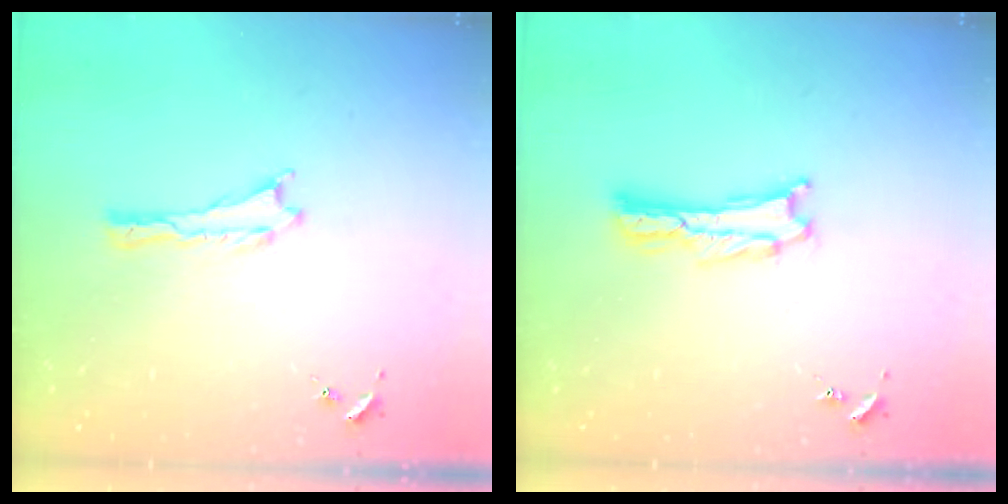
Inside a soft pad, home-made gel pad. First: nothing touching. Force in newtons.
{"total": 1.6, "press": 1.6, "slide": 0.2}